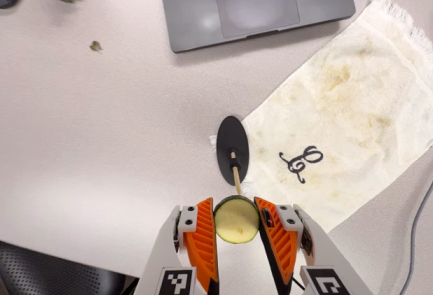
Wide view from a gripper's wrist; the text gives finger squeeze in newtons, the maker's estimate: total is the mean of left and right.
{"total": 8.2, "left": 7.9, "right": 8.5}